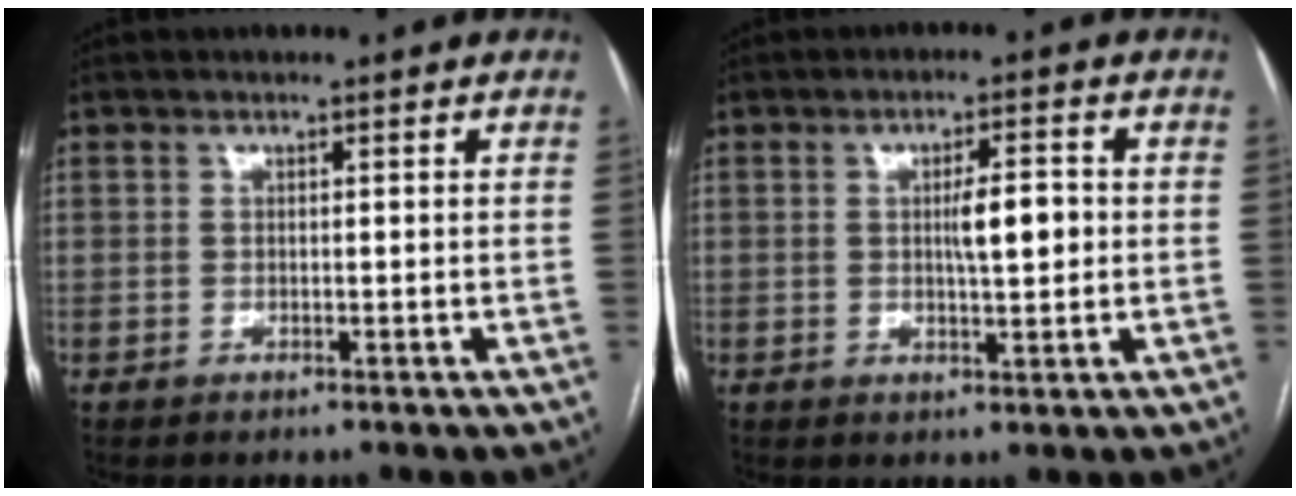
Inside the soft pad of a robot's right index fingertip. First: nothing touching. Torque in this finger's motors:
{"motor_torque": [0.33, 0.16, 0.35, 0.04]}